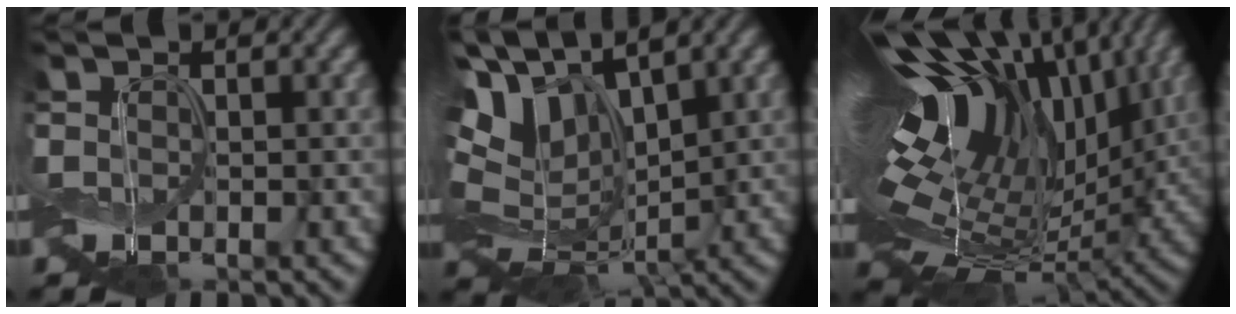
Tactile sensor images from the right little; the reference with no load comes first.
{"total": 9.2, "force": [3.6, 5.2, 6.7], "torque": [-0.151, 0.002, 0.062]}
{"total": 17.0, "force": [6.1, 8.4, 13.4], "torque": [-0.251, 0.034, 0.104]}